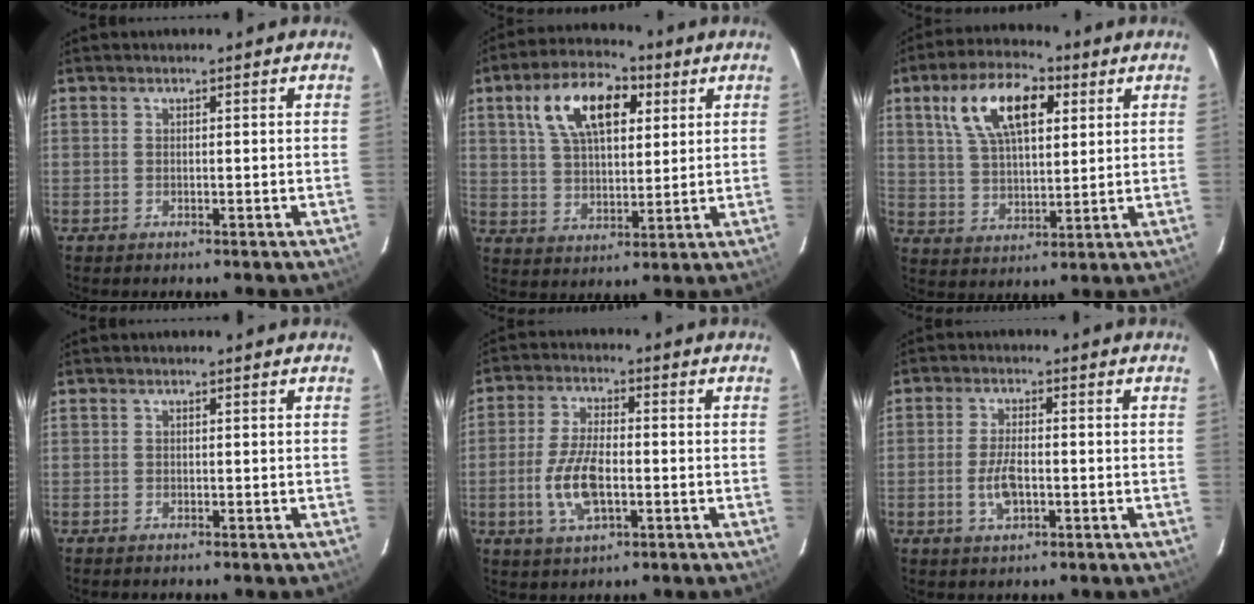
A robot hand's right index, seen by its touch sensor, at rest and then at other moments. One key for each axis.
{"total": 14.2, "fx": 5.9, "fy": 7.2, "fz": 10.7, "tx": -0.194, "ty": 0.031, "tz": 0.103}
{"total": 13.9, "fx": 5.8, "fy": 6.5, "fz": 10.8, "tx": -0.201, "ty": 0.030, "tz": 0.107}
{"total": 0.0}
{"total": 9.5, "fx": -2.3, "fy": 4.1, "fz": 8.2, "tx": -0.174, "ty": -0.001, "tz": -0.042}
{"total": 5.2, "fx": -1.4, "fy": 2.3, "fz": 4.5, "tx": -0.093, "ty": -0.001, "tz": -0.025}